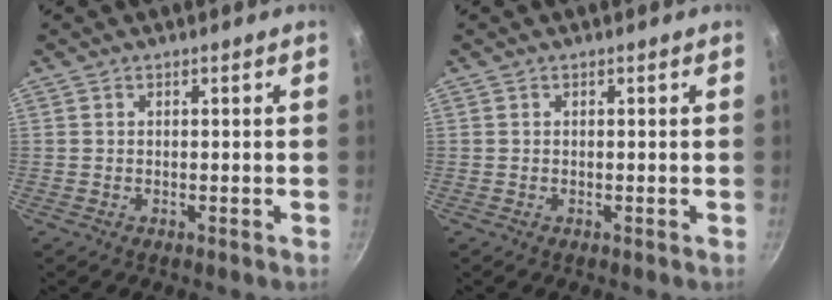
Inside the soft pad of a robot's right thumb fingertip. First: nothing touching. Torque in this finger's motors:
{"motor_torque": [0.00, 0.00, -0.02, 0.02, 0.04]}